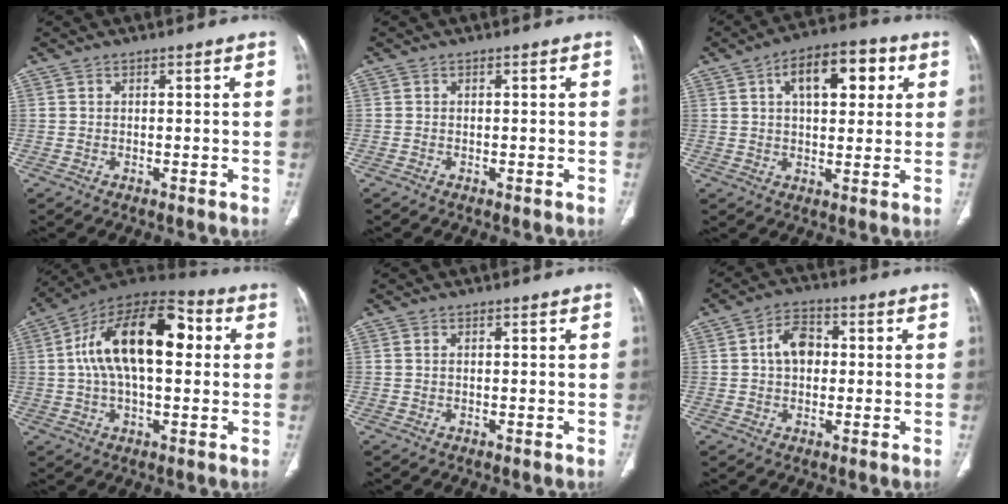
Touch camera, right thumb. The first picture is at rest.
{"total": 0.0}
{"total": 12.6, "force": [4.2, 6.5, 10.0], "torque": [-0.121, 0.014, 0.060]}
{"total": 20.3, "force": [3.1, 10.1, 17.3], "torque": [-0.283, 0.033, 0.041]}
{"total": 0.0}
{"total": 6.6, "force": [0.7, 4.7, 4.7], "torque": [-0.064, 0.015, 0.006]}